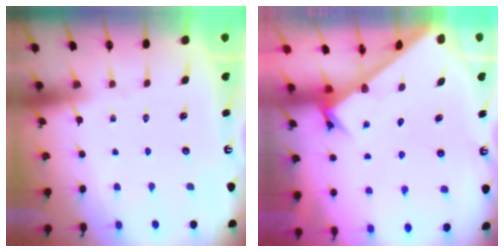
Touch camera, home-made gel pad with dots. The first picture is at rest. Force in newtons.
{"total": 2.7, "press": 2.7, "slide": 0.3}